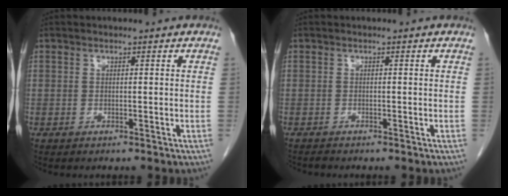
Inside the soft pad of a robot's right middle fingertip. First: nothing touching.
{"total": 0.8, "force": [-0.8, 0.0, 0.0], "torque": [-0.006, -0.004, -0.016]}